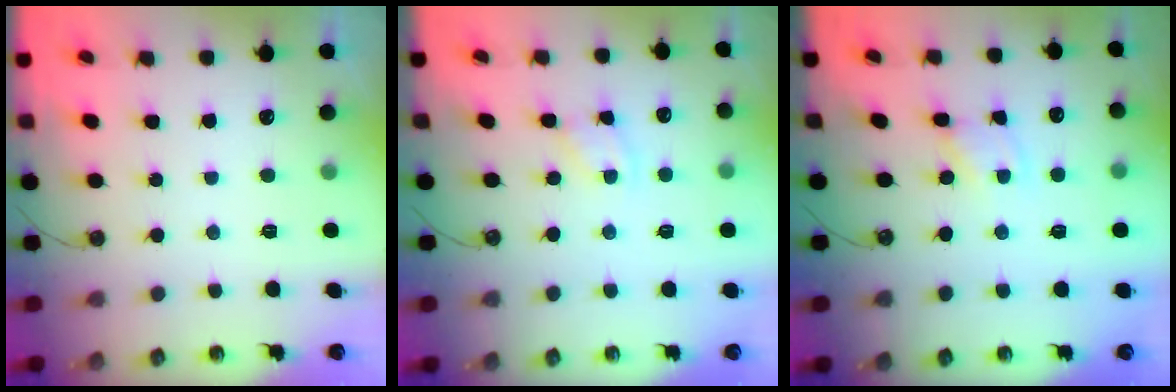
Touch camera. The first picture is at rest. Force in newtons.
{"total": 1.9, "press": 1.9, "slide": 0.3}
{"total": 1.5, "press": 1.5, "slide": 0.0}